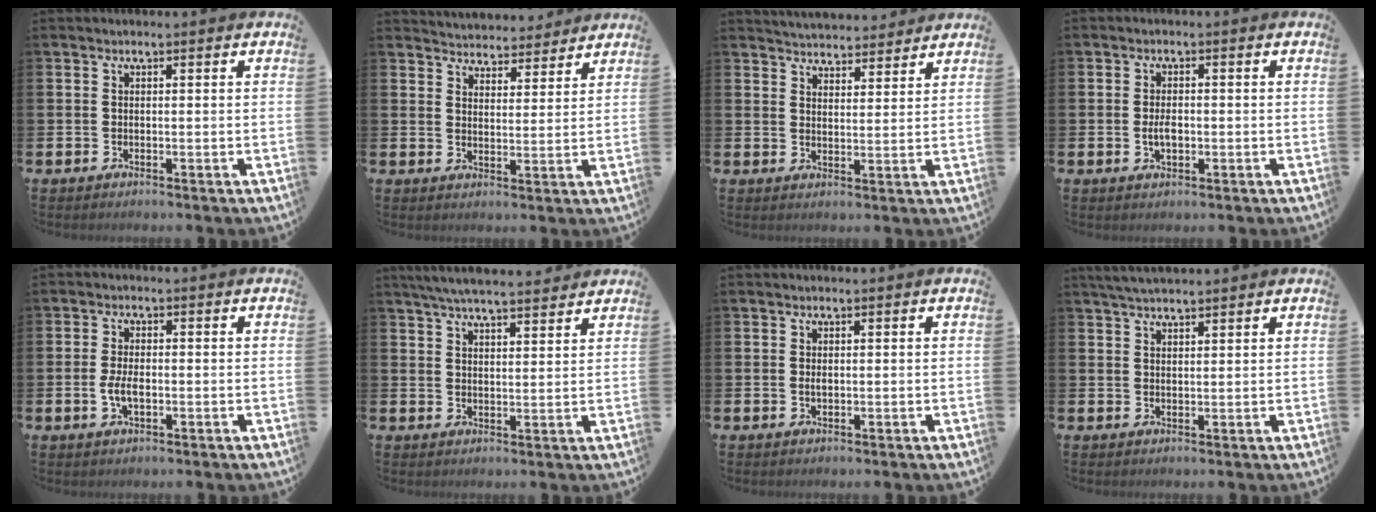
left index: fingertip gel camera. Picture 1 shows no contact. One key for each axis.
{"total": 4.5, "fx": 4.3, "fy": 0.9, "fz": -0.5, "tx": -0.007, "ty": -0.031, "tz": 0.077}
{"total": 4.5, "fx": 4.4, "fy": 0.5, "fz": -0.3, "tx": -0.008, "ty": -0.026, "tz": 0.081}
{"total": 2.4, "fx": -0.3, "fy": 1.3, "fz": 2.0, "tx": -0.025, "ty": -0.003, "tz": -0.009}
{"total": 3.1, "fx": -0.5, "fy": 1.5, "fz": 2.7, "tx": -0.045, "ty": 0.000, "tz": -0.011}
{"total": 5.7, "fx": 5.4, "fy": 0.4, "fz": 1.6, "tx": -0.045, "ty": -0.019, "tz": 0.098}
{"total": 0.7, "fx": 0.1, "fy": 0.4, "fz": 0.6, "tx": -0.007, "ty": 0.000, "tz": -0.001}
{"total": 3.3, "fx": 3.1, "fy": 0.6, "fz": 1.1, "tx": -0.028, "ty": -0.004, "tz": 0.058}